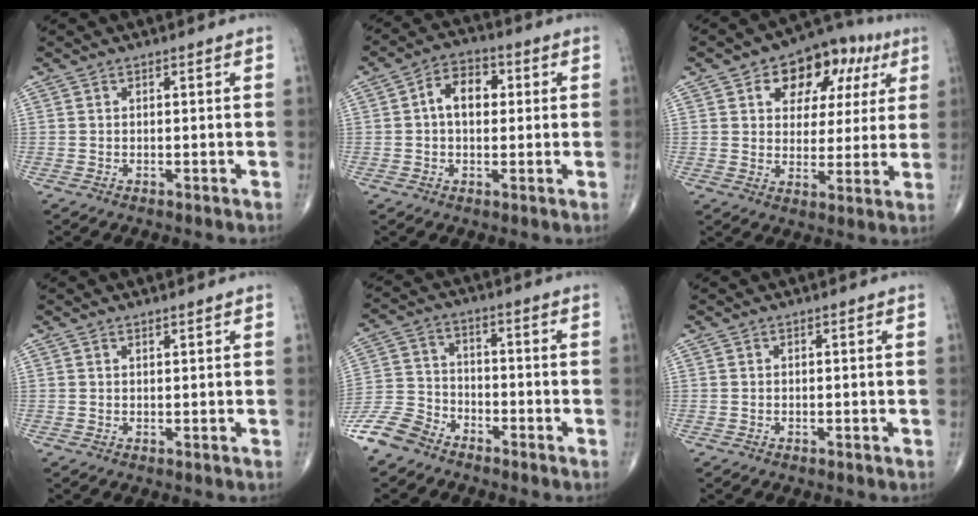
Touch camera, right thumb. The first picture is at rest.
{"total": 7.4, "force": [1.0, 4.9, 5.5], "torque": [-0.074, 0.019, 0.008]}
{"total": 15.0, "force": [6.4, 9.8, 9.4], "torque": [-0.077, 0.005, 0.090]}
{"total": 0.7, "force": [0.7, 0.1, 0.3], "torque": [-0.005, -0.005, 0.011]}
{"total": 8.9, "force": [-6.9, 4.8, 2.7], "torque": [-0.053, 0.025, -0.150]}
{"total": 0.0}